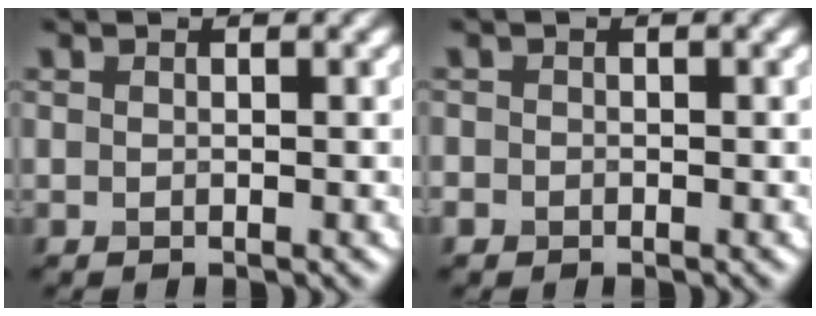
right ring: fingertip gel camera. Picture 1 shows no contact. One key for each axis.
{"total": 0.7, "fx": -0.4, "fy": 0.6, "fz": 0.1, "tx": 0.002, "ty": -0.005, "tz": -0.009}